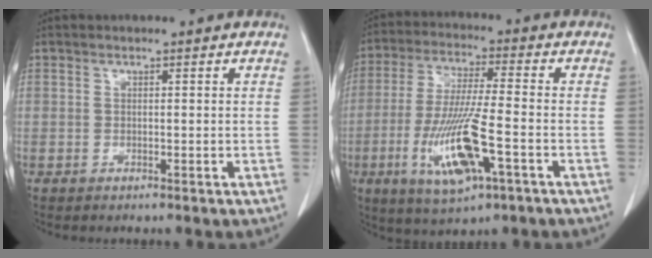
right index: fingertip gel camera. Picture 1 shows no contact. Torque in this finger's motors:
{"motor_torque": [0.48, -0.03, 0.30, 0.21]}